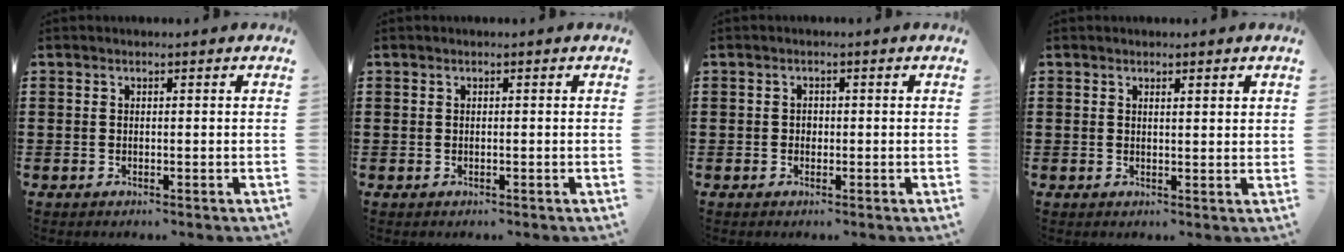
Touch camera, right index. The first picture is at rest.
{"total": 0.0}
{"total": 0.8, "force": [-0.1, 0.7, 0.4], "torque": [-0.010, 0.003, -0.002]}
{"total": 1.1, "force": [0.9, 0.2, 0.6], "torque": [-0.011, 0.002, 0.017]}